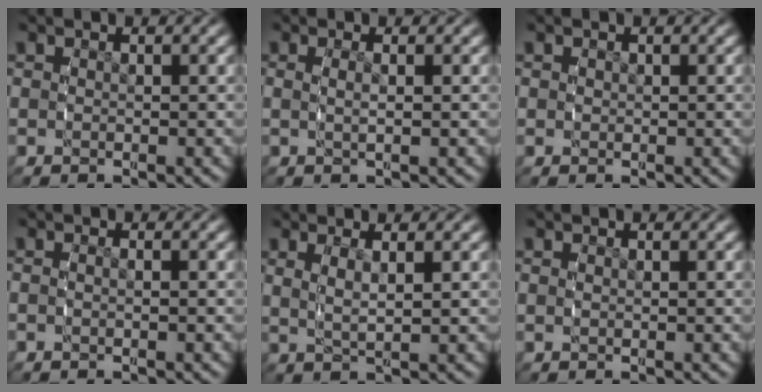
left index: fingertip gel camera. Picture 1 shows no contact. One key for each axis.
{"total": 1.3, "fx": 0.2, "fy": 0.0, "fz": 1.3, "tx": -0.029, "ty": -0.006, "tz": 0.007}
{"total": 0.6, "fx": 0.3, "fy": 0.5, "fz": 0.2, "tx": -0.012, "ty": -0.005, "tz": 0.011}
{"total": 1.4, "fx": -0.7, "fy": 0.7, "fz": 0.9, "tx": -0.030, "ty": -0.001, "tz": -0.014}
{"total": 2.9, "fx": 1.1, "fy": 0.5, "fz": 2.6, "tx": -0.050, "ty": -0.004, "tz": 0.026}
{"total": 0.0}